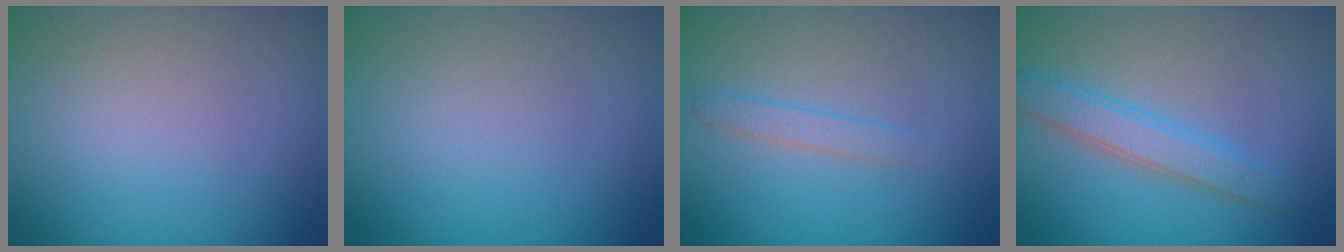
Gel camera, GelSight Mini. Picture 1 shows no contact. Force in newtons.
{"total": 0.0}
{"total": 1.2, "press": 1.2, "slide": 0.1}
{"total": 2.8, "press": 2.8, "slide": 0.2}